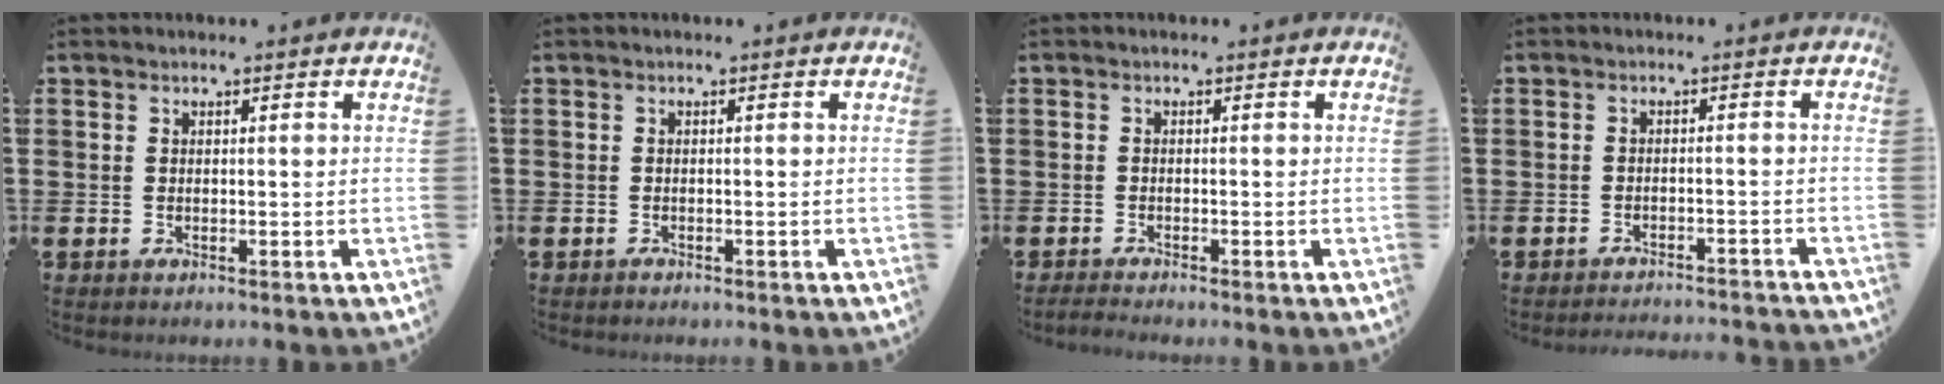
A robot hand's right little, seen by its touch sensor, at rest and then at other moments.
{"total": 0.0}
{"total": 0.8, "force": [-0.8, 0.0, 0.3], "torque": [-0.006, 0.000, -0.015]}
{"total": 1.6, "force": [-1.6, -0.2, 0.0], "torque": [-0.001, 0.005, -0.033]}